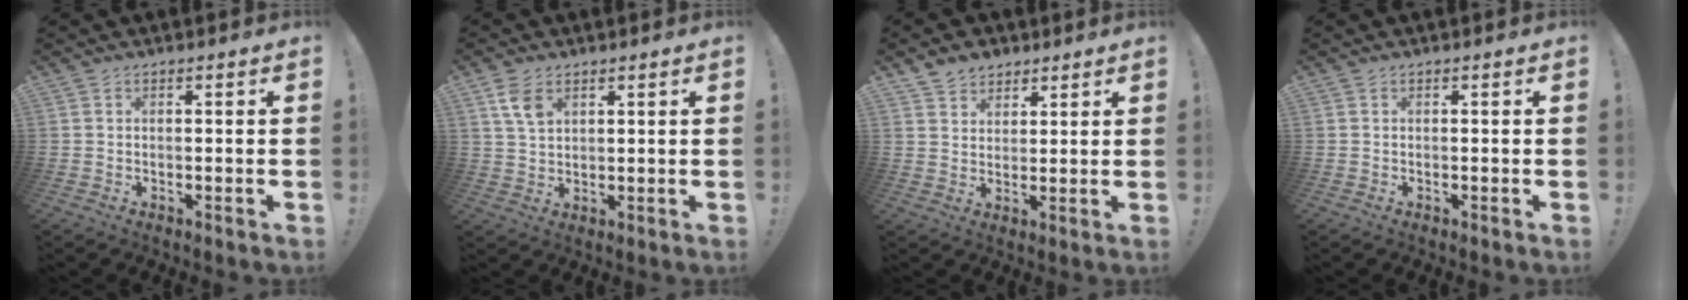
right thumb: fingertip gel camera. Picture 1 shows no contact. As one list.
[{"total": 5.9, "force": [3.0, 3.3, 3.8], "torque": [-0.065, -0.012, 0.057]}, {"total": 6.0, "force": [4.4, 4.0, 0.6], "torque": [-0.010, -0.030, 0.085]}, {"total": 0.0}]